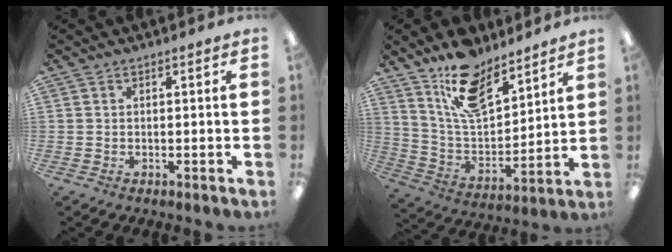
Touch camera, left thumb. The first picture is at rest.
{"total": 15.0, "force": [11.6, 6.2, 7.2], "torque": [-0.137, -0.065, 0.211]}